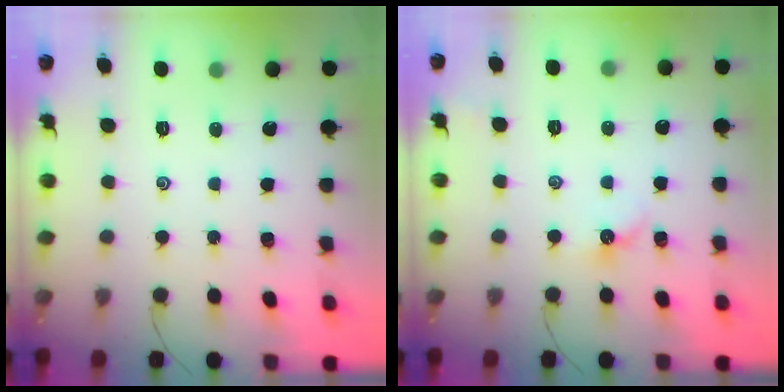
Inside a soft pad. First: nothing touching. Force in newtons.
{"total": 3.6, "press": 3.6, "slide": 0.6}